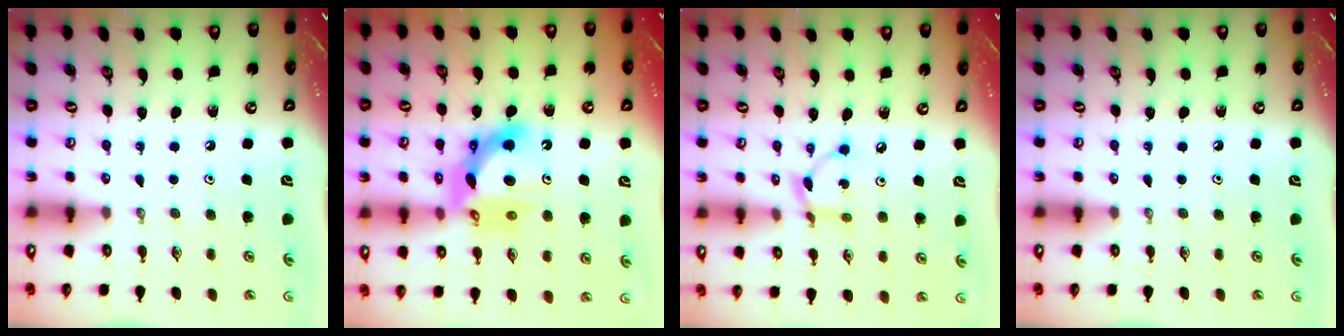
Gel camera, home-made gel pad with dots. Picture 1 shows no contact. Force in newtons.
{"total": 11.4, "press": 11.0, "slide": 3.0}
{"total": 5.1, "press": 5.0, "slide": 0.2}
{"total": 0.0}